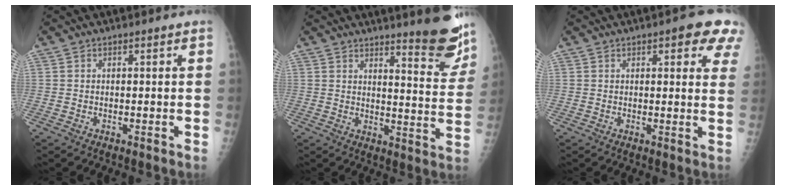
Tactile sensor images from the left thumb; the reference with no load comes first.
{"total": 11.5, "force": [9.5, 1.7, 6.2], "torque": [-0.050, -0.082, 0.116]}
{"total": 8.7, "force": [4.9, 2.9, 6.5], "torque": [-0.042, -0.011, 0.046]}